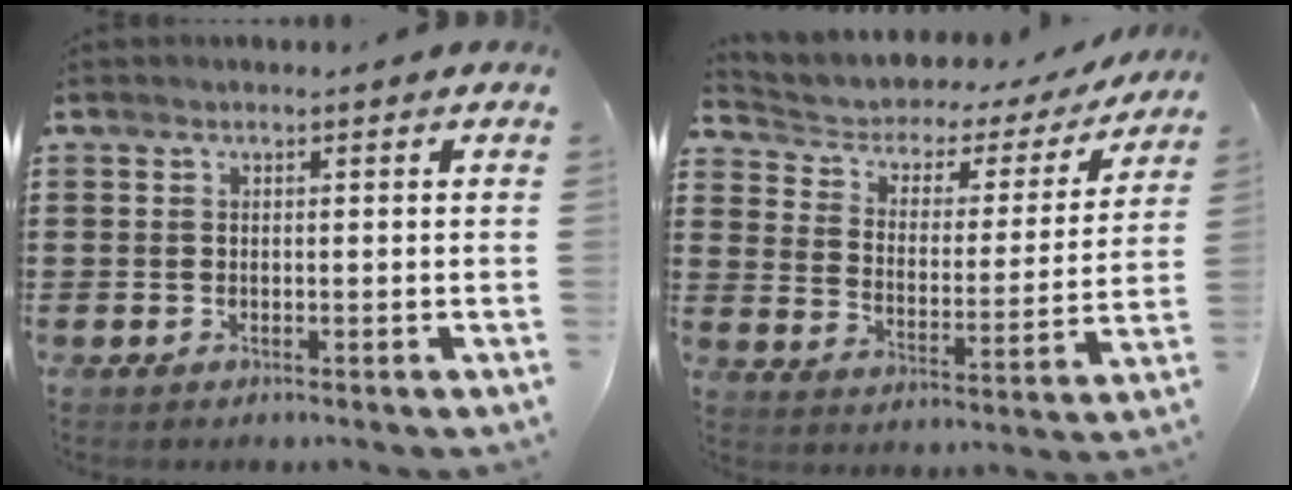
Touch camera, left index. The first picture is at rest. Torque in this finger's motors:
{"motor_torque": [1.38, -0.76, 0.48, 0.06]}